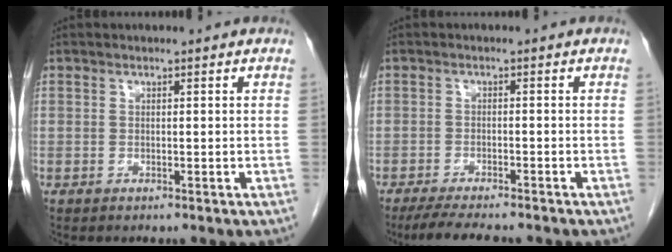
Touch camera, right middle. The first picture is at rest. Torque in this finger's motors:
{"motor_torque": [0.11, -0.05, 0.02, 0.02]}